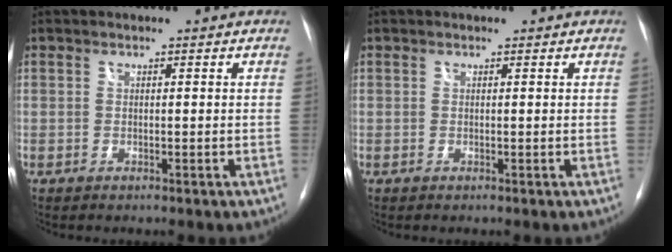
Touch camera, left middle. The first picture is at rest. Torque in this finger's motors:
{"motor_torque": [0.13, 0.05, -0.03, 0.00]}